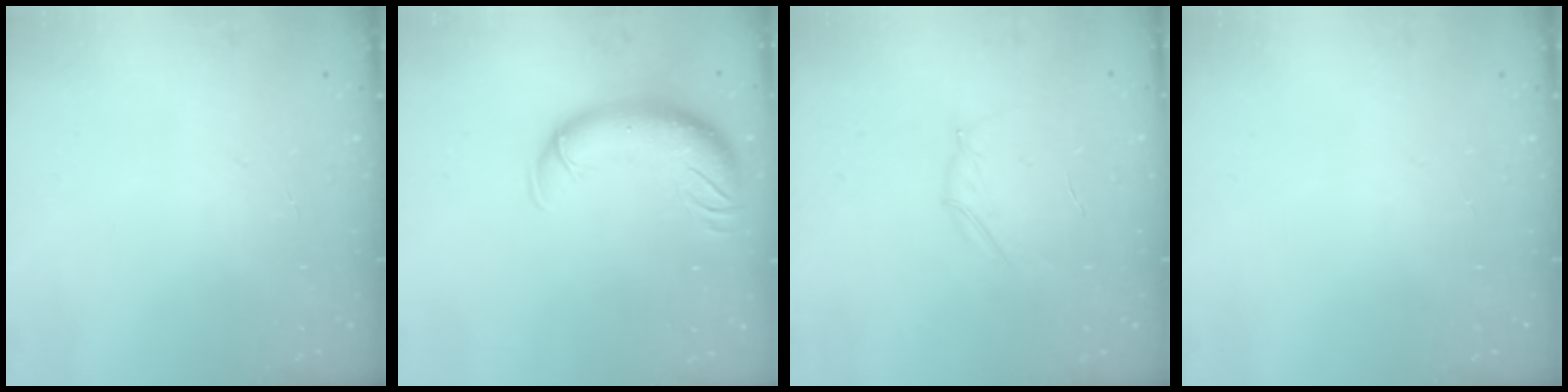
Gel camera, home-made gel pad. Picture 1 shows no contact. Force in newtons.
{"total": 12.4, "press": 11.9, "slide": 3.6}
{"total": 2.9, "press": 2.8, "slide": 0.9}
{"total": 0.0}